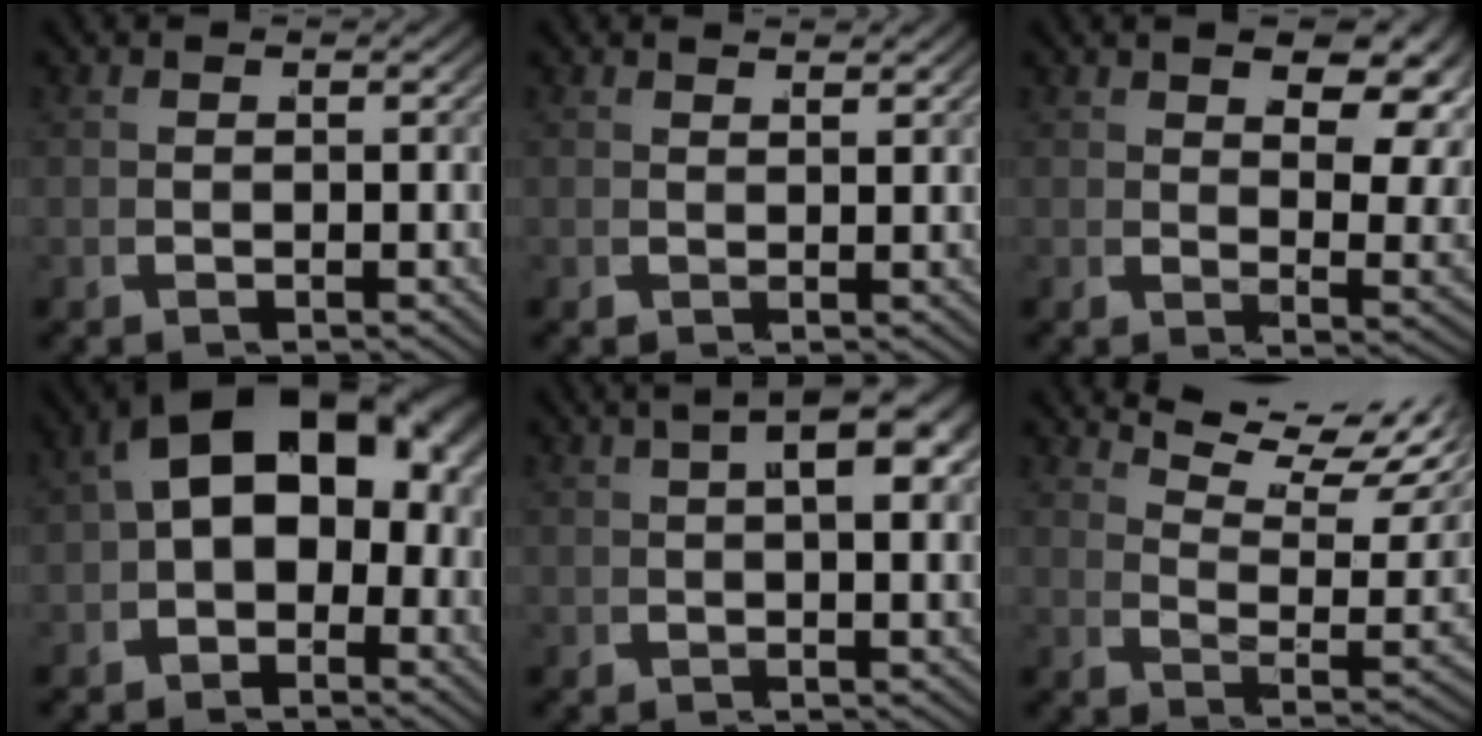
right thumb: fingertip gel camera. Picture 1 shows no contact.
{"total": 1.0, "force": [1.0, -0.1, 0.3], "torque": [-0.001, 0.004, 0.020]}
{"total": 6.6, "force": [3.4, 2.5, 5.0], "torque": [-0.046, -0.002, 0.053]}
{"total": 10.4, "force": [1.0, 6.9, 7.7], "torque": [-0.126, -0.003, 0.014]}
{"total": 7.6, "force": [3.0, 3.1, 6.3], "torque": [-0.074, 0.028, 0.038]}
{"total": 8.9, "force": [7.1, 2.1, 4.9], "torque": [-0.058, 0.025, 0.109]}